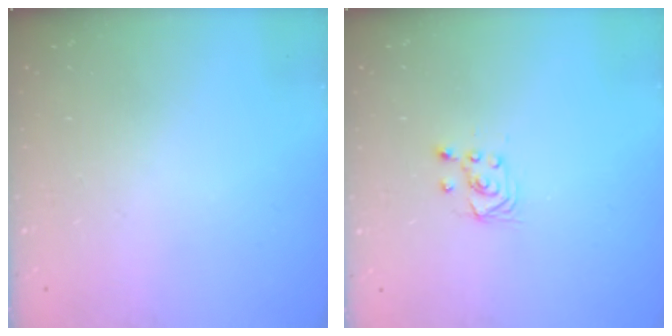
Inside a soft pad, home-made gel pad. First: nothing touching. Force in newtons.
{"total": 2.9, "press": 2.7, "slide": 1.0}